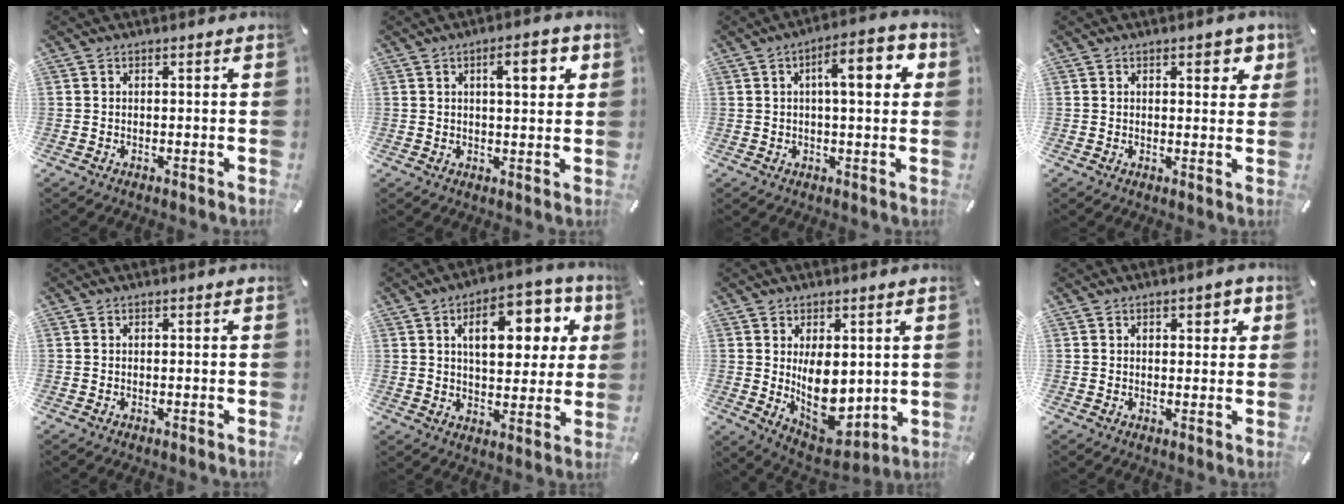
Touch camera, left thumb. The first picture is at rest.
{"total": 6.9, "force": [2.5, 2.2, 6.1], "torque": [-0.084, -0.008, 0.032]}
{"total": 10.6, "force": [2.9, 3.3, 9.6], "torque": [-0.144, -0.003, 0.039]}
{"total": 3.9, "force": [1.9, 2.2, 2.6], "torque": [-0.016, -0.008, 0.025]}
{"total": 0.0}
{"total": 15.8, "force": [6.0, 8.9, 11.6], "torque": [-0.160, -0.010, 0.095]}
{"total": 12.8, "force": [0.8, 8.3, 9.7], "torque": [-0.133, -0.025, 0.019]}
{"total": 2.6, "force": [1.0, 1.6, 1.8], "torque": [-0.022, 0.001, 0.011]}